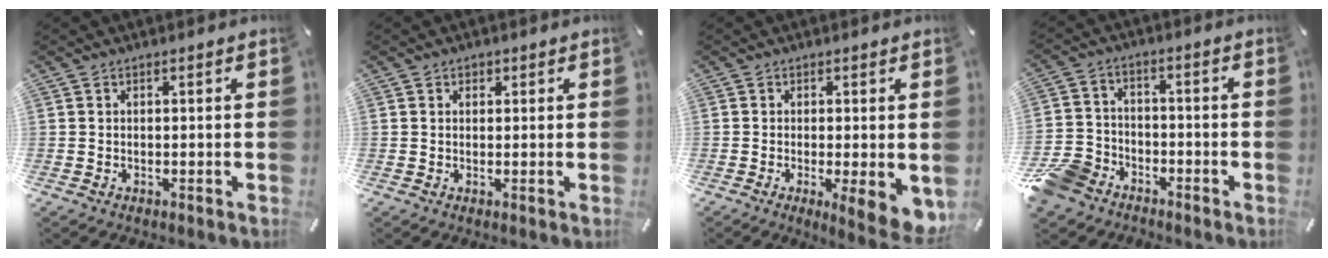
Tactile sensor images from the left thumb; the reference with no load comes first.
{"total": 0.9, "force": [0.4, 0.9, 0.1], "torque": [0.006, 0.003, 0.004]}
{"total": 7.1, "force": [-1.5, 1.5, 6.8], "torque": [-0.089, -0.013, -0.015]}
{"total": 9.7, "force": [-6.7, 6.6, 2.6], "torque": [-0.060, 0.049, -0.128]}